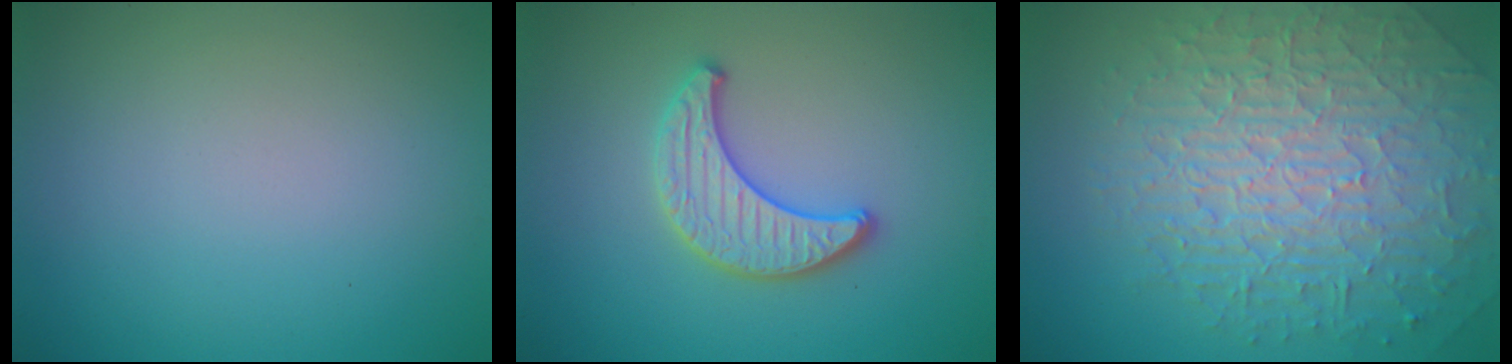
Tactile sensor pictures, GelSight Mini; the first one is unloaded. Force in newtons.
{"total": 3.1, "press": 3.1, "slide": 0.3}
{"total": 10.0, "press": 6.5, "slide": 7.7}